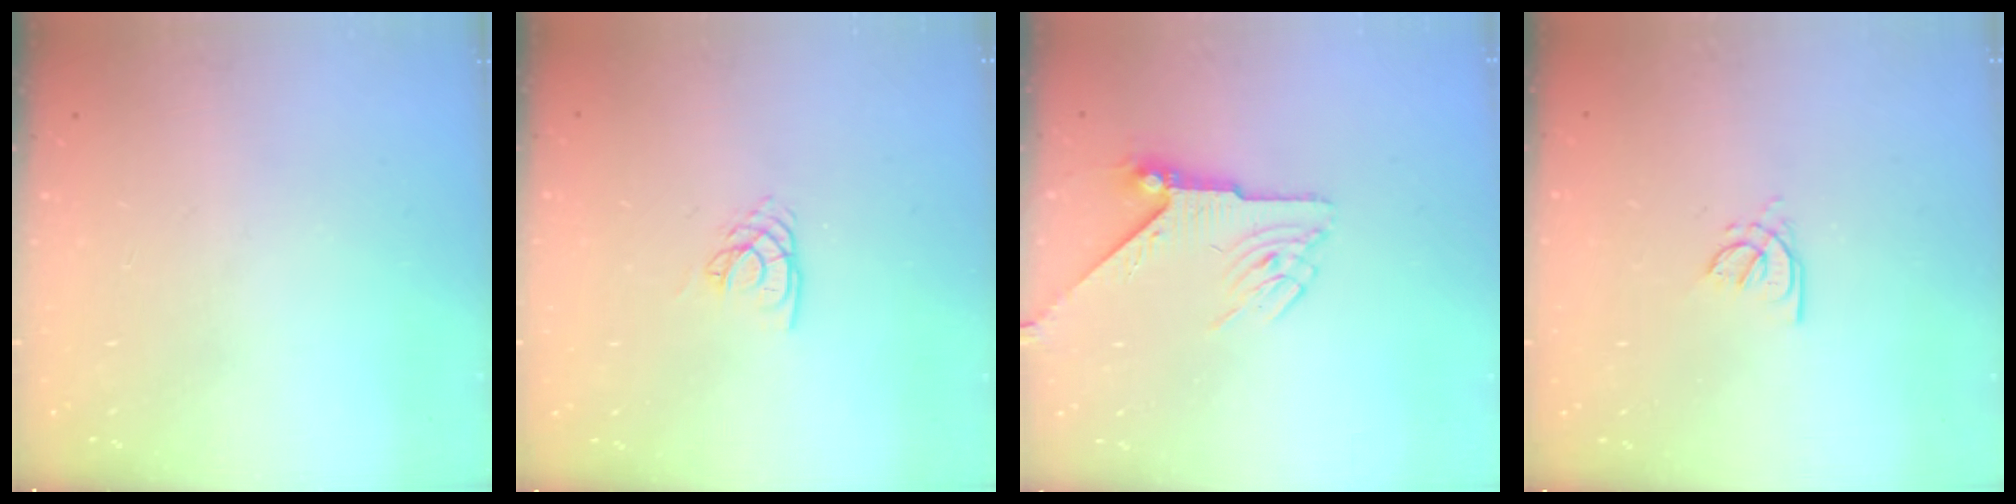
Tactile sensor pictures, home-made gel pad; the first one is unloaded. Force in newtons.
{"total": 3.1, "press": 3.1, "slide": 0.2}
{"total": 6.0, "press": 6.0, "slide": 0.7}
{"total": 2.4, "press": 2.4, "slide": 0.6}